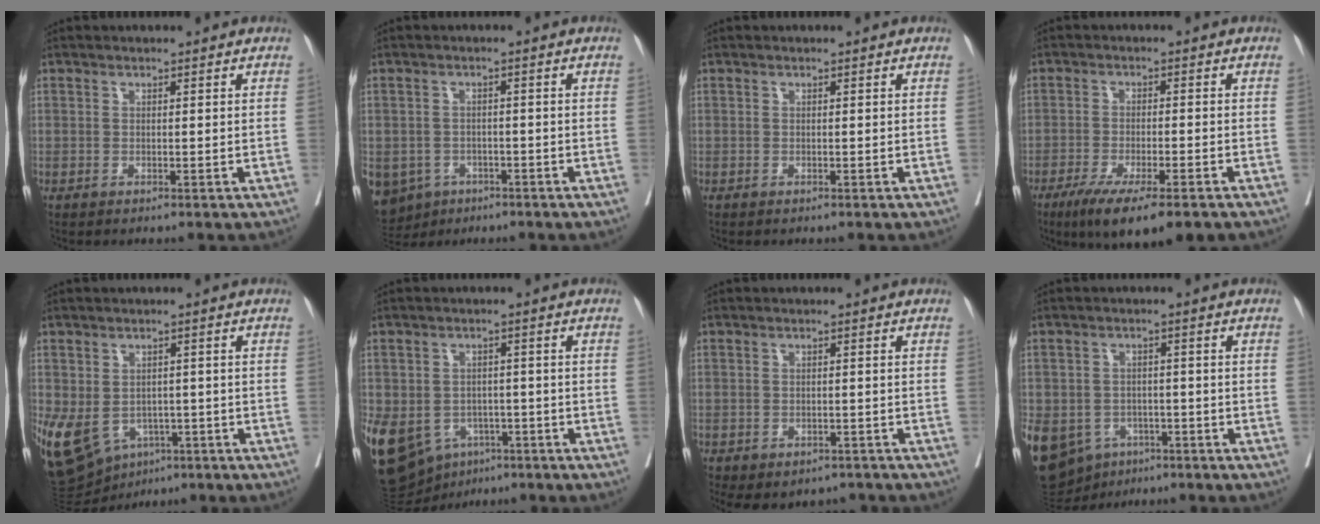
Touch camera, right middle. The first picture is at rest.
{"total": 10.8, "force": [-5.9, 8.4, 3.1], "torque": [-0.092, -0.006, -0.079]}
{"total": 0.0}
{"total": 10.8, "force": [-7.4, 1.6, 7.6], "torque": [-0.116, -0.022, -0.115]}
{"total": 13.4, "force": [-5.8, 9.7, 7.2], "torque": [-0.163, 0.000, -0.079]}
{"total": 23.6, "force": [-10.0, 18.3, 11.0], "torque": [-0.349, -0.014, -0.138]}
{"total": 7.3, "force": [-5.3, 4.5, 2.2], "torque": [-0.031, 0.011, -0.066]}
{"total": 21.3, "force": [-9.5, 16.8, 9.0], "torque": [-0.292, -0.010, -0.131]}